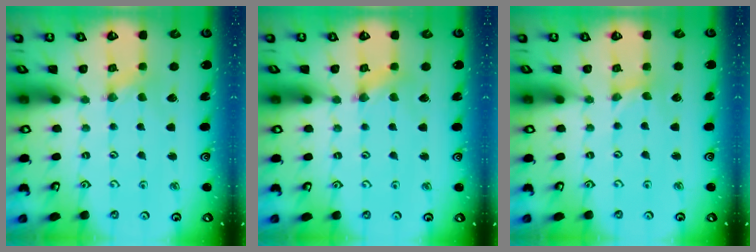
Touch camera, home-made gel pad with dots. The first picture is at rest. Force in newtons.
{"total": 1.5, "press": 1.4, "slide": 0.3}
{"total": 0.0}